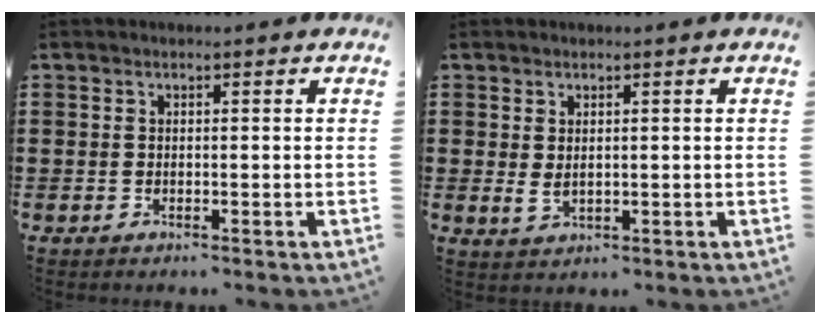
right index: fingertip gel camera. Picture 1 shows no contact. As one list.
[{"total": 1.8, "force": [0.6, 0.9, 1.4], "torque": [-0.027, 0.002, 0.012]}]